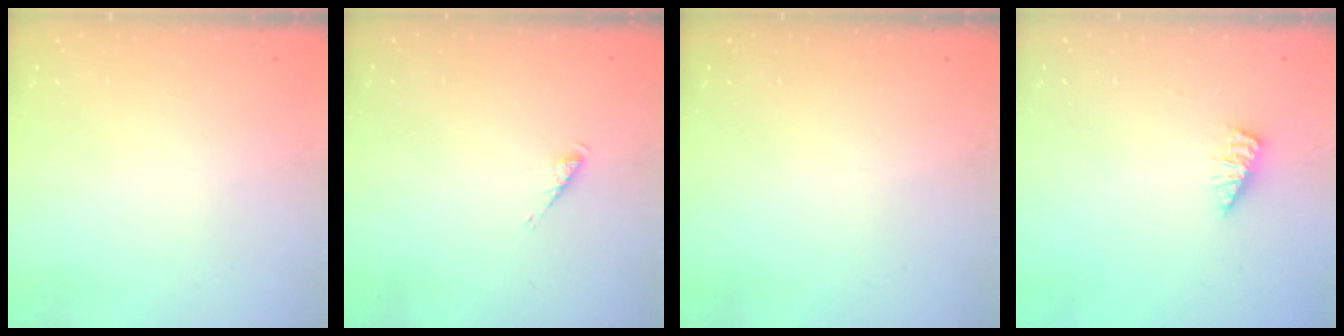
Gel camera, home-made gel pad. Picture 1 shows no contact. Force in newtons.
{"total": 2.7, "press": 2.7, "slide": 0.4}
{"total": 0.0}
{"total": 2.8, "press": 2.8, "slide": 0.4}